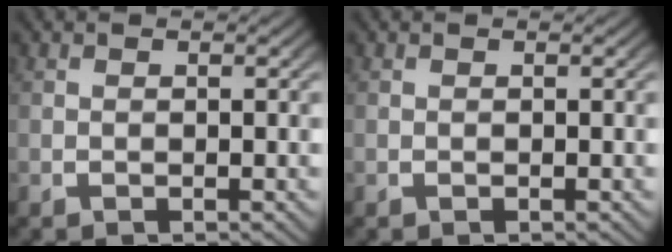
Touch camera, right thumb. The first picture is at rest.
{"total": 0.0}